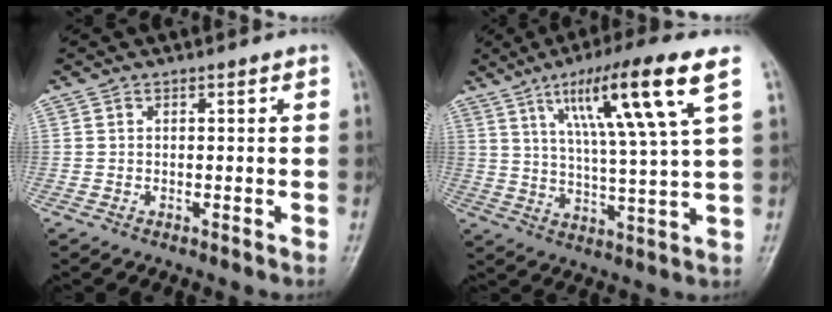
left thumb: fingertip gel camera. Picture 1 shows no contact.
{"total": 16.0, "force": [7.2, 1.0, 14.2], "torque": [-0.245, -0.021, 0.121]}